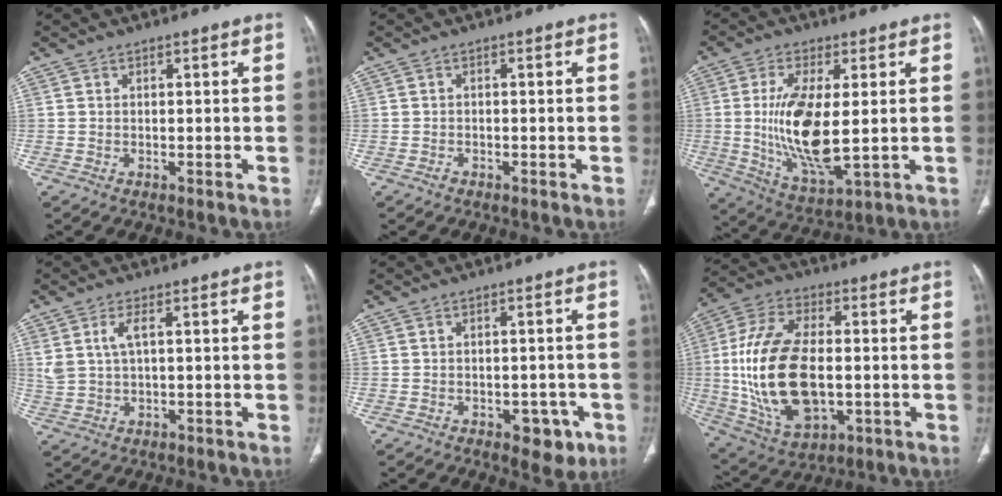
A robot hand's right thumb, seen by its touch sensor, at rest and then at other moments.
{"total": 0.7, "force": [-0.6, 0.4, 0.1], "torque": [-0.001, 0.002, -0.012]}
{"total": 14.5, "force": [0.4, 5.4, 13.5], "torque": [-0.268, -0.023, 0.019]}
{"total": 4.2, "force": [1.5, 1.6, 3.6], "torque": [-0.086, 0.003, 0.036]}
{"total": 5.8, "force": [-2.7, 3.5, 3.7], "torque": [-0.018, 0.013, -0.029]}
{"total": 21.4, "force": [-1.1, 11.8, 17.9], "torque": [-0.356, 0.003, -0.006]}